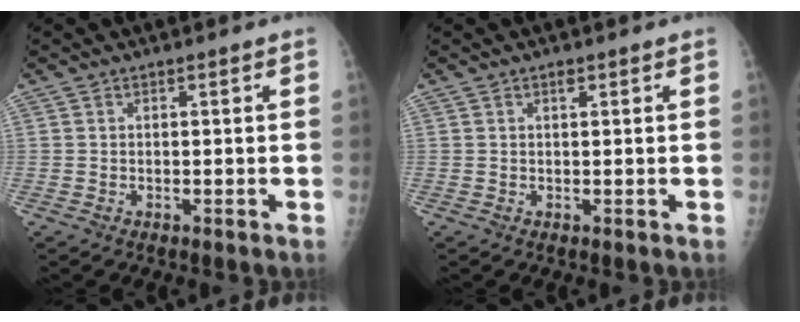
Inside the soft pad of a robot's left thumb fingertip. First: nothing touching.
{"total": 0.8, "force": [0.4, 0.3, 0.6], "torque": [-0.009, 0.000, 0.006]}